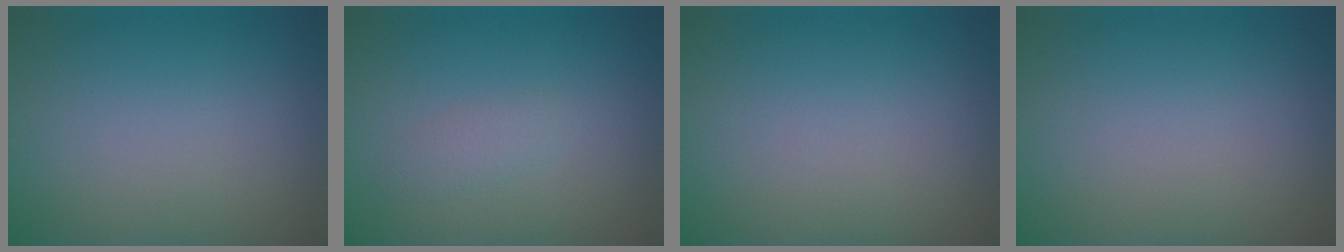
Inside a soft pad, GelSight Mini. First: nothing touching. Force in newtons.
{"total": 1.2, "press": 1.2, "slide": 0.0}
{"total": 0.0}
{"total": 0.0}